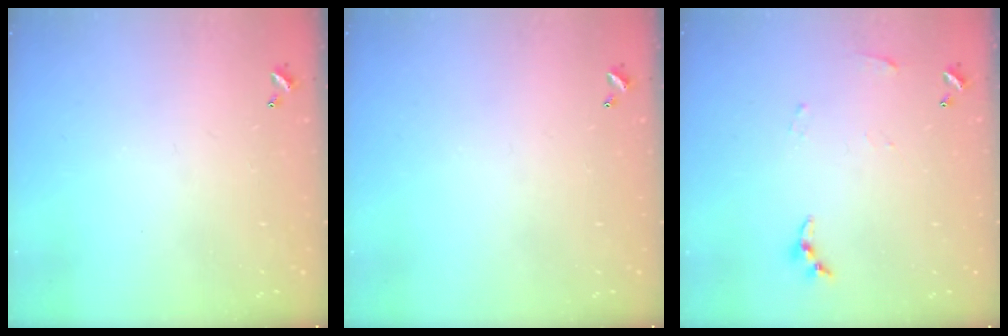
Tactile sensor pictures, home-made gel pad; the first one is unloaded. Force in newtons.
{"total": 0.0}
{"total": 4.5, "press": 4.5, "slide": 0.1}